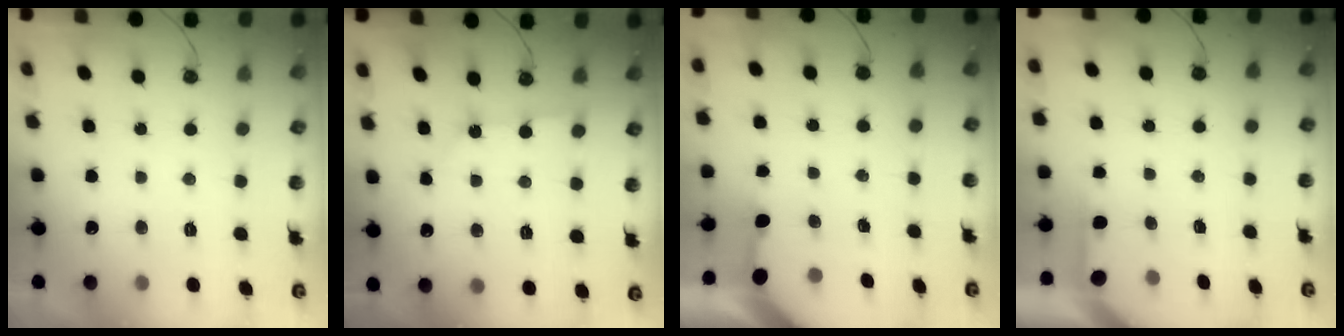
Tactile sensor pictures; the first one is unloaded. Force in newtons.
{"total": 2.6, "press": 2.6, "slide": 0.3}
{"total": 3.2, "press": 3.2, "slide": 0.4}
{"total": 1.9, "press": 1.9, "slide": 0.3}